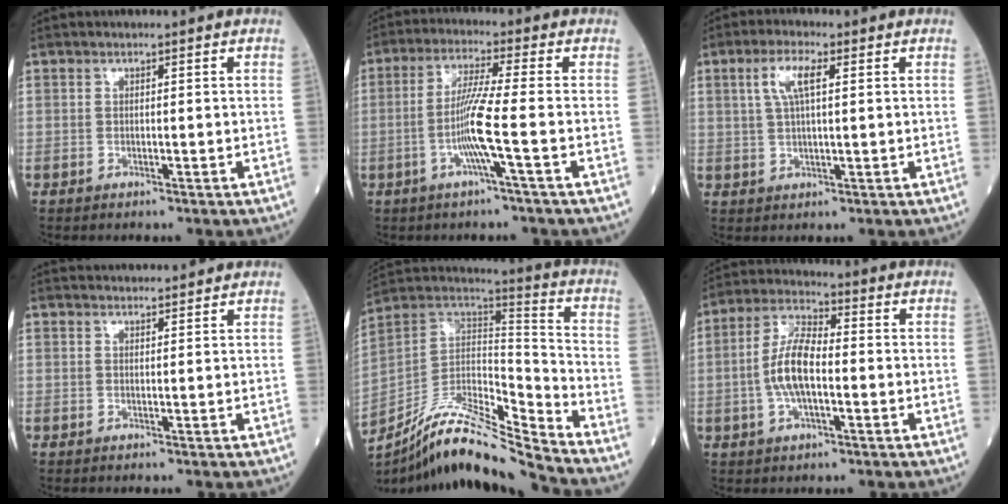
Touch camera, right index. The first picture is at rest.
{"total": 7.2, "force": [-2.0, -1.2, 6.8], "torque": [-0.138, -0.003, -0.043]}
{"total": 5.1, "force": [1.7, 1.2, 4.6], "torque": [-0.099, 0.011, 0.038]}
{"total": 4.3, "force": [4.3, 0.1, 0.4], "torque": [-0.011, 0.032, 0.059]}
{"total": 16.2, "force": [-14.8, 0.3, 6.7], "torque": [-0.120, 0.034, -0.268]}
{"total": 8.2, "force": [-1.1, 2.7, 7.6], "torque": [-0.161, 0.012, -0.026]}